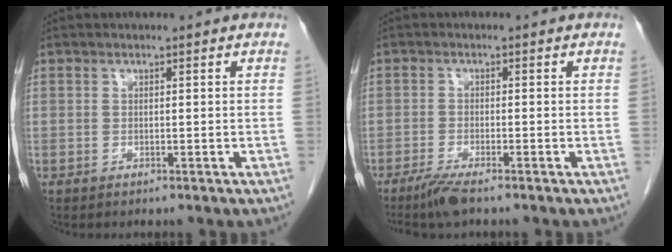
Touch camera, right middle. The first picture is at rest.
{"total": 3.8, "force": [-3.0, 0.2, 2.4], "torque": [-0.050, -0.009, -0.057]}